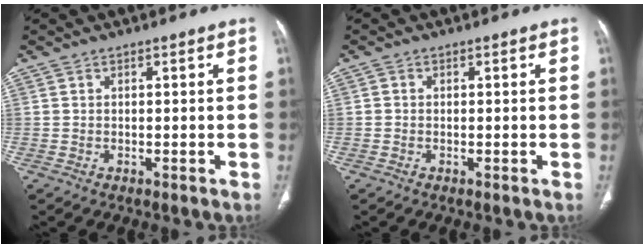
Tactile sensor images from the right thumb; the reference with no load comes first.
{"total": 0.6, "force": [-0.1, 0.5, 0.3], "torque": [-0.004, 0.001, -0.007]}